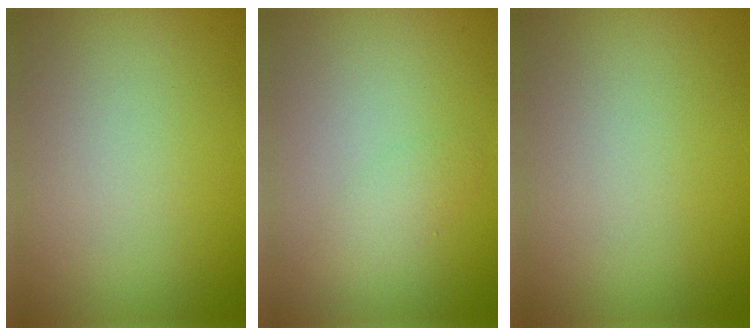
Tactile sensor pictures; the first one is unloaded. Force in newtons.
{"total": 1.5, "press": 1.5, "slide": 0.1}
{"total": 0.0}